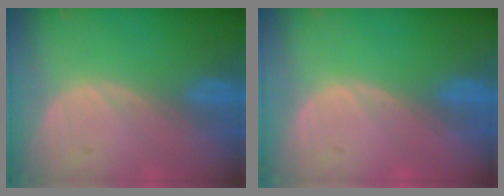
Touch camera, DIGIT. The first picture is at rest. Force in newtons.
{"total": 0.0}